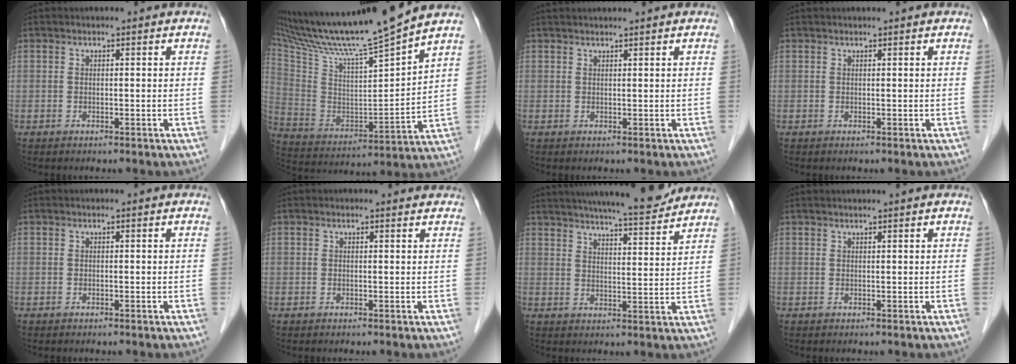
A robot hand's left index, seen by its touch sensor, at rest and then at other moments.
{"total": 20.5, "force": [18.0, -1.2, 9.8], "torque": [-0.179, -0.027, 0.311]}
{"total": 3.6, "force": [3.3, -0.2, 1.5], "torque": [-0.014, 0.029, 0.048]}
{"total": 0.7, "force": [0.7, -0.1, 0.3], "torque": [-0.005, 0.011, 0.014]}
{"total": 0.0}
{"total": 1.3, "force": [1.3, 0.3, 0.1], "torque": [-0.013, 0.001, 0.009]}
{"total": 14.9, "force": [13.5, 0.9, 6.2], "torque": [-0.098, 0.001, 0.187]}
{"total": 2.4, "force": [2.2, -0.2, 1.0], "torque": [-0.008, 0.022, 0.035]}